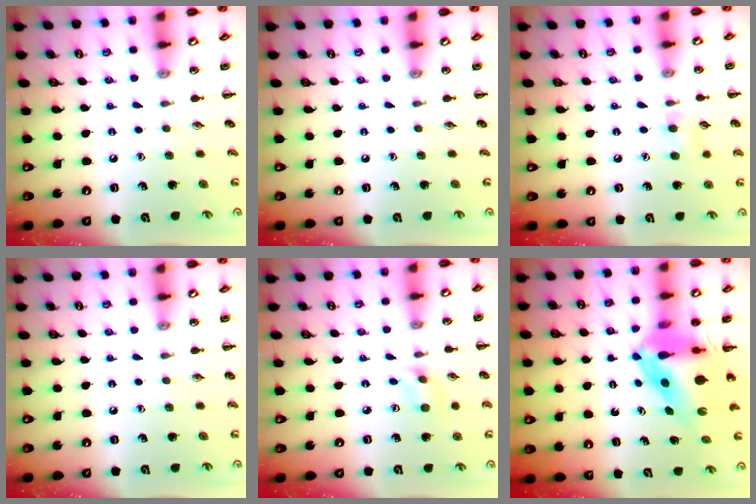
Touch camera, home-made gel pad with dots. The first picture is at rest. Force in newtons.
{"total": 0.0}
{"total": 7.2, "press": 6.8, "slide": 2.3}
{"total": 0.0}
{"total": 2.3, "press": 2.1, "slide": 0.9}
{"total": 9.3, "press": 8.8, "slide": 3.0}